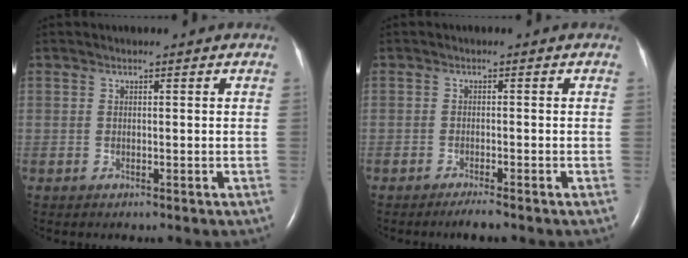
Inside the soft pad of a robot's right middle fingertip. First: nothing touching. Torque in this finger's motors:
{"motor_torque": [0.08, -0.08, -0.02, 0.00]}